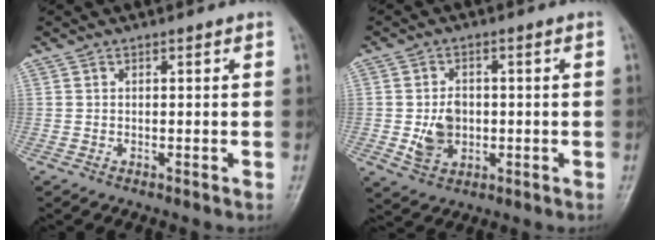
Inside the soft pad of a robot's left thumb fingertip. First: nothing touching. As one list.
[{"total": 6.2, "force": [-0.6, 4.7, 4.0], "torque": [-0.052, -0.001, -0.005]}]